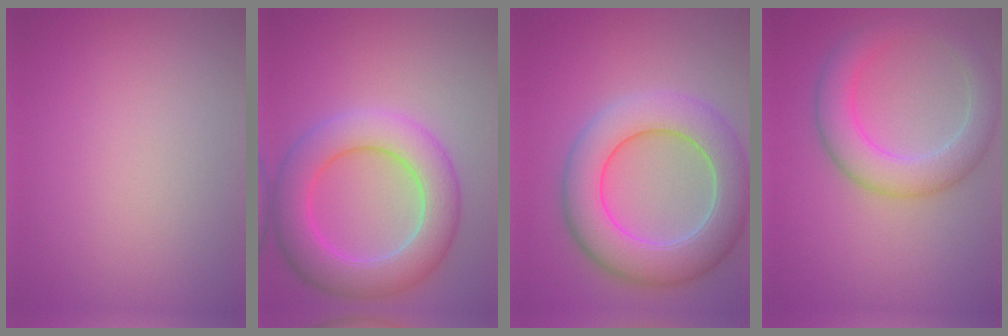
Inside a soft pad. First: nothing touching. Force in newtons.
{"total": 7.5, "press": 7.5, "slide": 0.2}
{"total": 8.6, "press": 8.6, "slide": 0.3}
{"total": 5.3, "press": 5.3, "slide": 0.5}